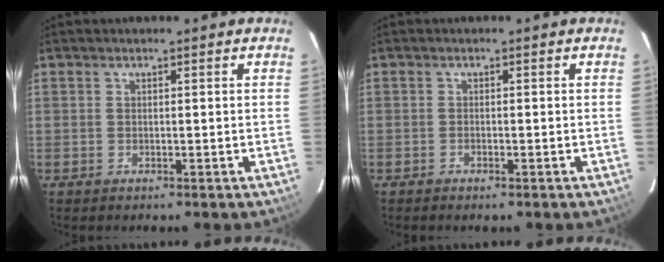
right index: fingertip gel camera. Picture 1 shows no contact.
{"total": 0.7, "force": [-0.6, 0.2, 0.2], "torque": [-0.005, -0.001, -0.011]}